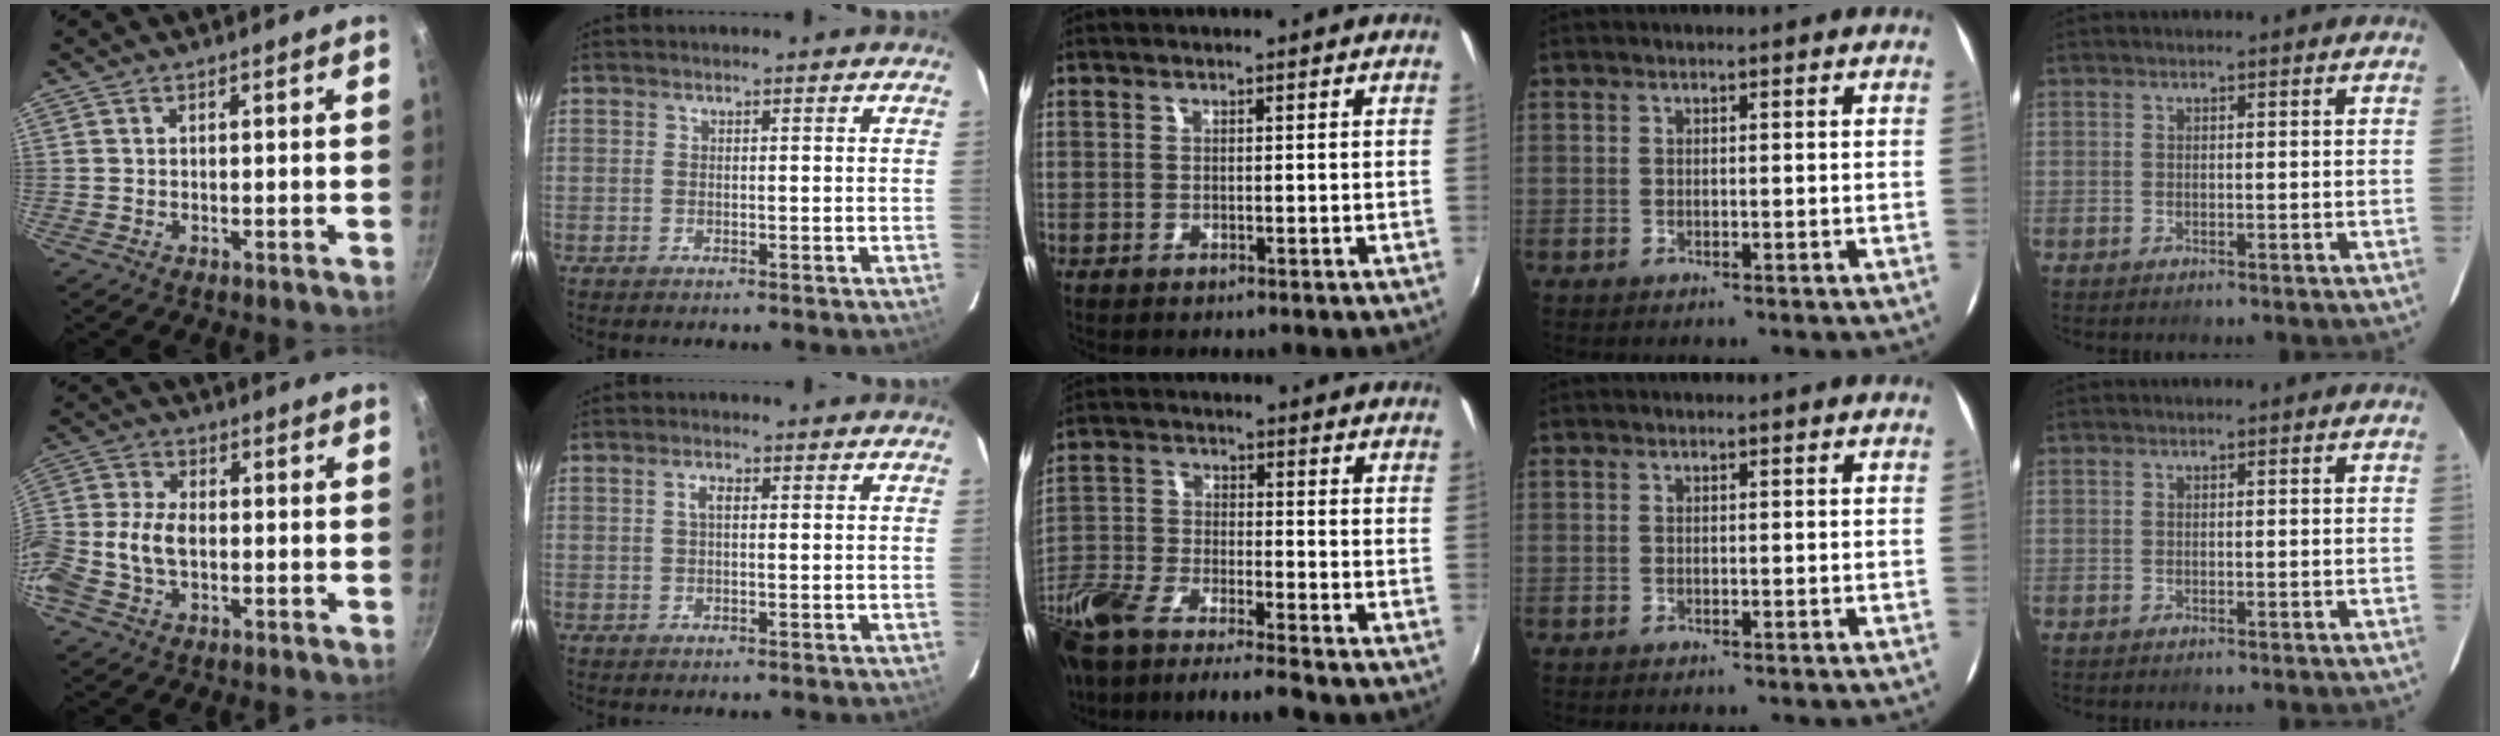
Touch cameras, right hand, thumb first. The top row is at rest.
{"thumb": {"total": 9.6, "force": [-1.8, 5.9, 7.3], "torque": [-0.153, 0.023, -0.048]}, "index": {"total": 1.9, "force": [0.3, 0.9, 1.7], "torque": [-0.033, 0.006, 0.004]}, "middle": {"total": 13.9, "force": [-11.6, 1.8, 7.4], "torque": [-0.176, -0.030, -0.223]}}